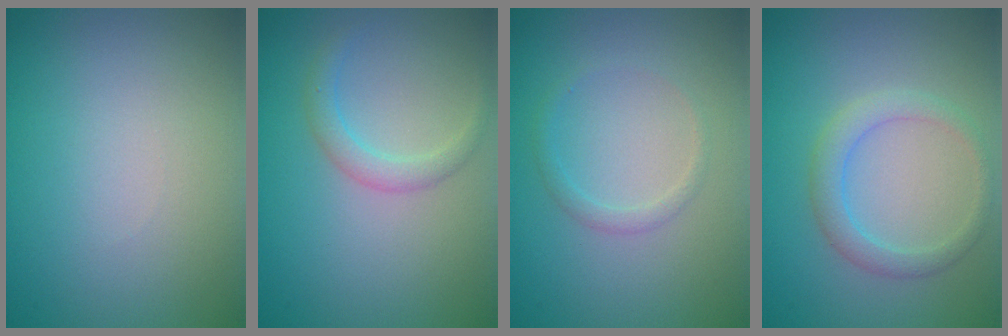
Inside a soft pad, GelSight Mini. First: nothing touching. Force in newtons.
{"total": 1.7, "press": 1.7, "slide": 0.0}
{"total": 1.1, "press": 1.1, "slide": 0.0}
{"total": 2.4, "press": 2.4, "slide": 0.1}